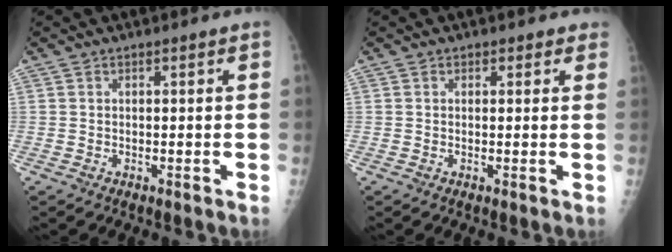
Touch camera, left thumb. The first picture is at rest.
{"total": 1.7, "force": [1.1, 1.3, 0.4], "torque": [0.019, -0.003, 0.006]}